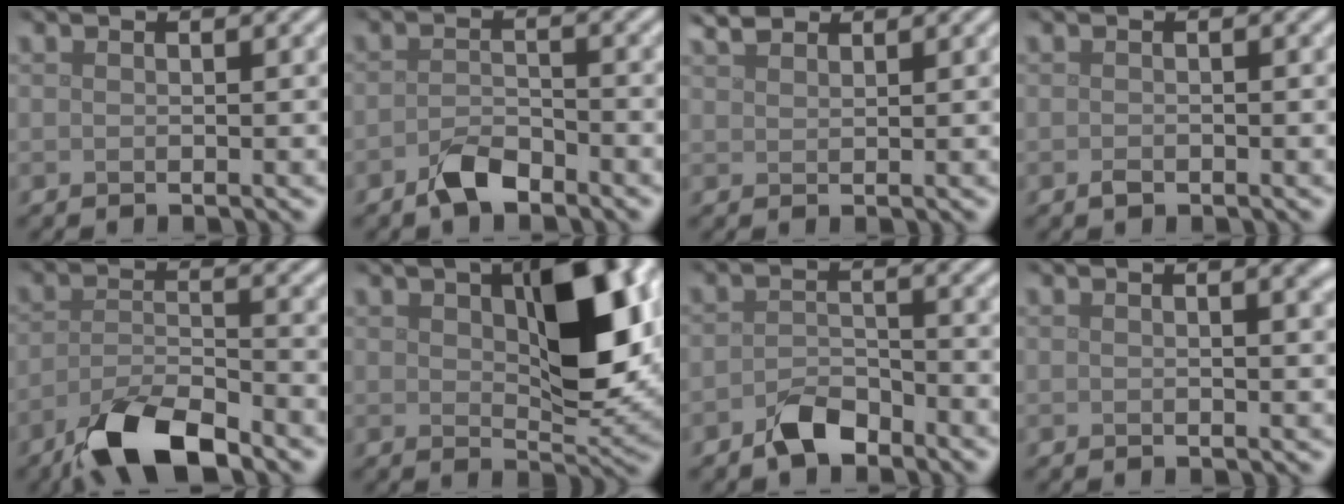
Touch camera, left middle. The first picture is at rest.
{"total": 2.9, "force": [-2.2, 1.2, 1.6], "torque": [-0.031, 0.003, -0.043]}
{"total": 1.9, "force": [1.7, 0.7, 0.7], "torque": [-0.015, 0.009, 0.036]}
{"total": 0.7, "force": [-0.5, 0.4, 0.4], "torque": [-0.009, -0.001, -0.008]}
{"total": 7.6, "force": [-5.6, 2.3, 4.6], "torque": [-0.089, -0.008, -0.105]}
{"total": 9.9, "force": [2.2, 4.6, 8.6], "torque": [-0.135, 0.003, 0.040]}
{"total": 3.1, "force": [-2.3, 1.5, 1.4], "torque": [-0.026, 0.006, -0.047]}
{"total": 2.8, "force": [1.1, 1.1, 2.4], "torque": [-0.015, 0.007, 0.015]}